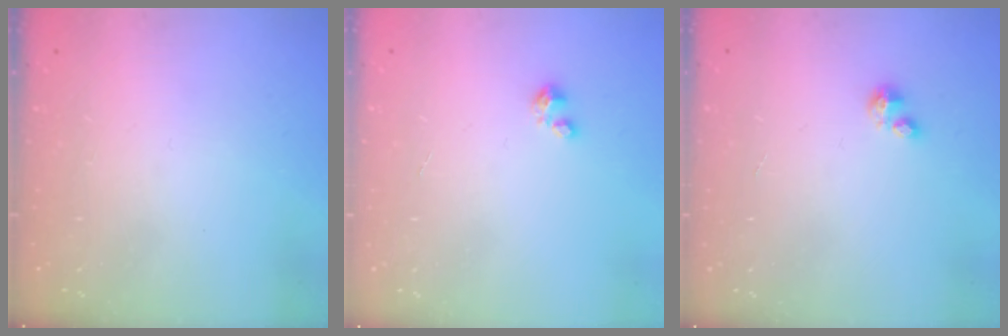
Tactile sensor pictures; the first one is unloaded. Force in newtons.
{"total": 1.6, "press": 1.6, "slide": 0.2}
{"total": 1.7, "press": 1.7, "slide": 0.4}